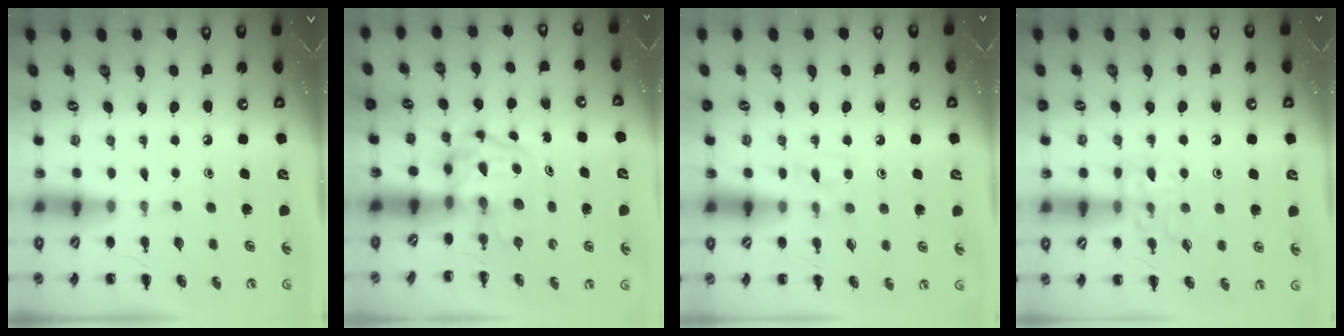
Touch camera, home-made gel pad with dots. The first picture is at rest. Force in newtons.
{"total": 3.7, "press": 3.6, "slide": 0.6}
{"total": 6.6, "press": 6.4, "slide": 1.8}
{"total": 11.2, "press": 11.2, "slide": 0.7}